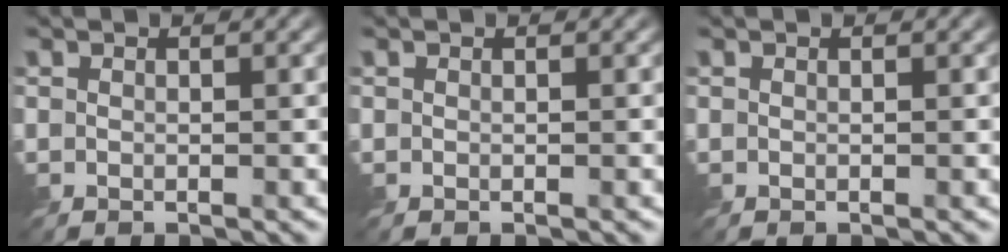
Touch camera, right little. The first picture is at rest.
{"total": 0.0}
{"total": 0.0}